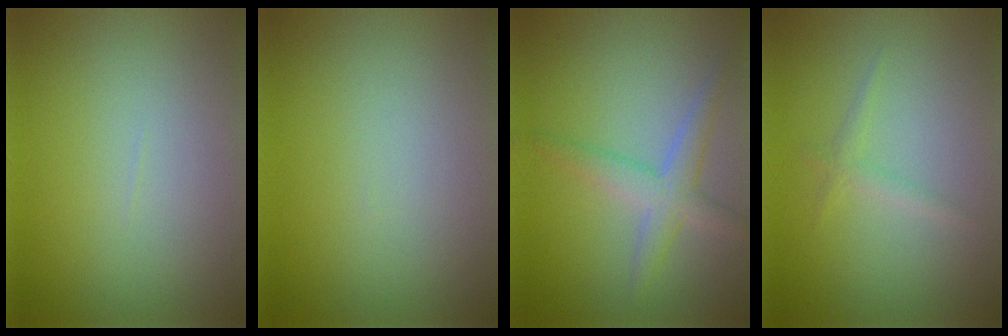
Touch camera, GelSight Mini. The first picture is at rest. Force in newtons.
{"total": 0.0}
{"total": 3.0, "press": 3.0, "slide": 0.2}
{"total": 1.1, "press": 1.1, "slide": 0.1}